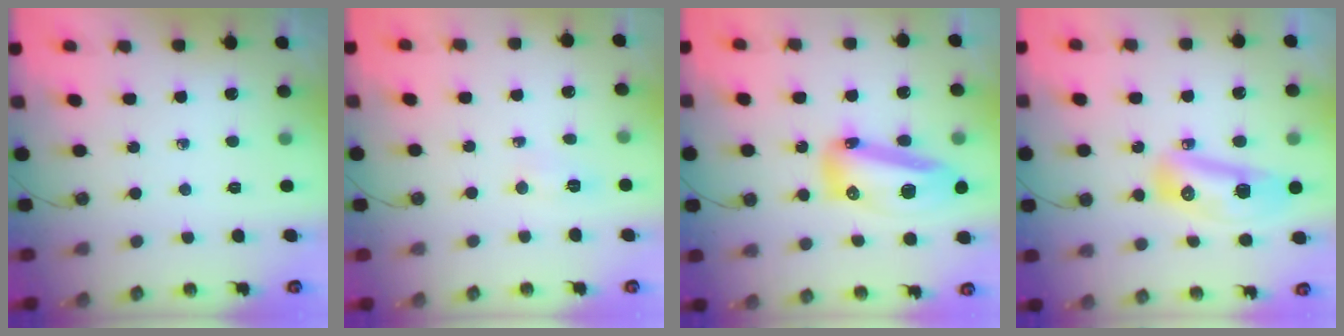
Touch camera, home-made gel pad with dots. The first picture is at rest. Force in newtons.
{"total": 3.9, "press": 3.7, "slide": 1.3}
{"total": 15.4, "press": 15.2, "slide": 2.1}
{"total": 12.4, "press": 12.3, "slide": 1.5}